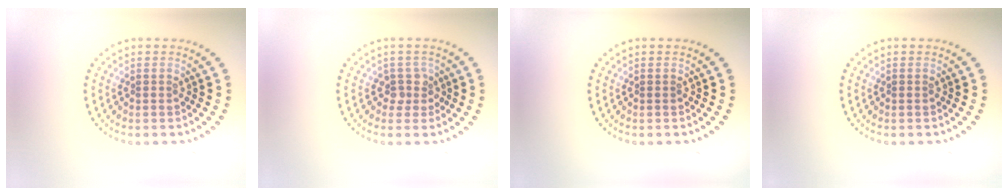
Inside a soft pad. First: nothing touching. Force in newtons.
{"total": 1.8, "press": 1.4, "slide": 1.2}
{"total": 0.0}
{"total": 0.0}